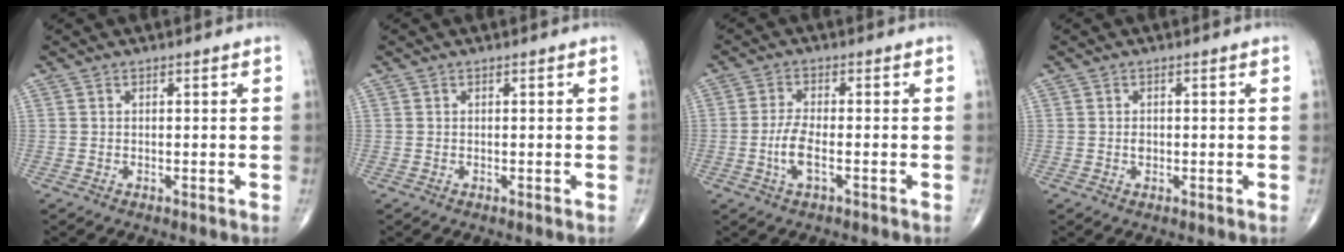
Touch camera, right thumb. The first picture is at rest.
{"total": 0.0}
{"total": 4.7, "force": [-1.5, 1.5, 4.2], "torque": [-0.093, 0.007, -0.030]}
{"total": 1.1, "force": [-0.2, 0.8, 0.7], "torque": [-0.009, 0.001, -0.002]}